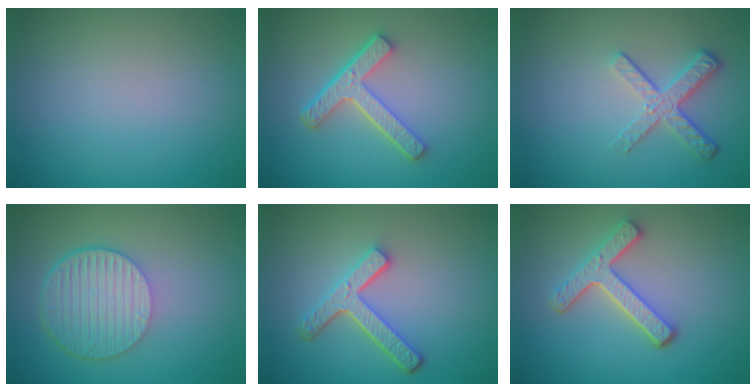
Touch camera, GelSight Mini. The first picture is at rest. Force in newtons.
{"total": 4.4, "press": 3.3, "slide": 2.9}
{"total": 3.7, "press": 2.7, "slide": 2.4}
{"total": 6.5, "press": 4.5, "slide": 4.7}
{"total": 4.1, "press": 3.2, "slide": 2.6}
{"total": 4.3, "press": 3.3, "slide": 2.7}